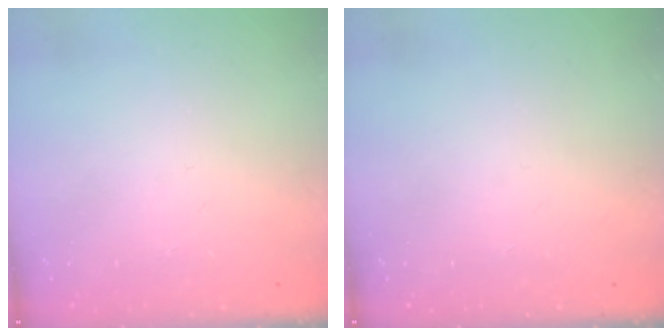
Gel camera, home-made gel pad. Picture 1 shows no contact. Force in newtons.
{"total": 0.0}